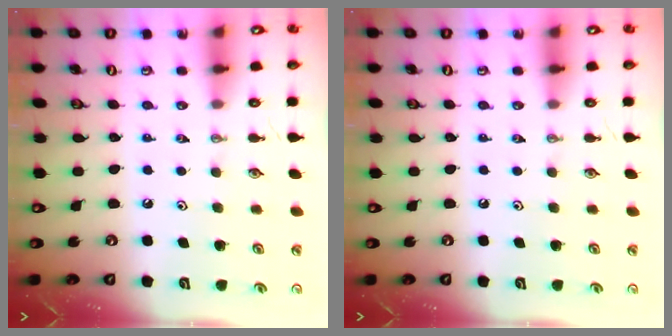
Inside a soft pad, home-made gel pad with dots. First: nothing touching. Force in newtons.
{"total": 0.0}